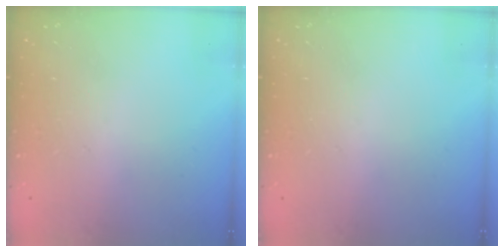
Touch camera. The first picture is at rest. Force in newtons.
{"total": 0.0}